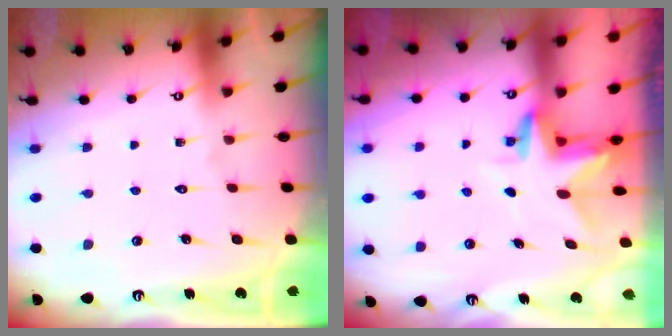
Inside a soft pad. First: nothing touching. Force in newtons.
{"total": 3.3, "press": 3.3, "slide": 0.2}